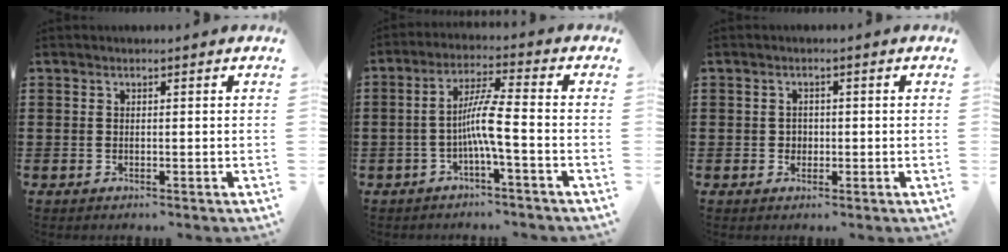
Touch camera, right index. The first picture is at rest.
{"total": 6.9, "force": [-2.0, 0.3, 6.6], "torque": [-0.123, -0.001, -0.042]}
{"total": 1.4, "force": [-0.1, 1.3, 0.4], "torque": [-0.013, 0.005, -0.005]}